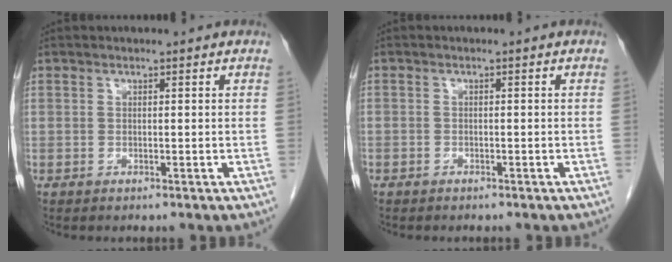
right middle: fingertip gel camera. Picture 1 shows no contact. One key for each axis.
{"total": 0.7, "fx": -0.5, "fy": 0.4, "fz": 0.1, "tx": -0.002, "ty": 0.003, "tz": -0.009}